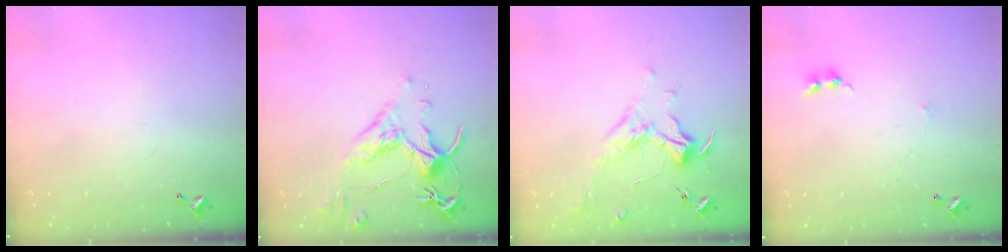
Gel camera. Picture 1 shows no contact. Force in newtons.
{"total": 2.5, "press": 2.1, "slide": 1.2}
{"total": 2.0, "press": 1.9, "slide": 0.6}
{"total": 1.1, "press": 0.9, "slide": 0.6}